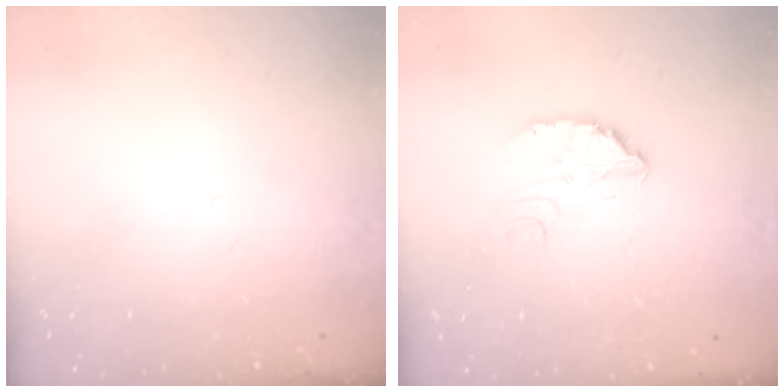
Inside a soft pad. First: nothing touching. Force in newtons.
{"total": 2.9, "press": 2.9, "slide": 0.2}